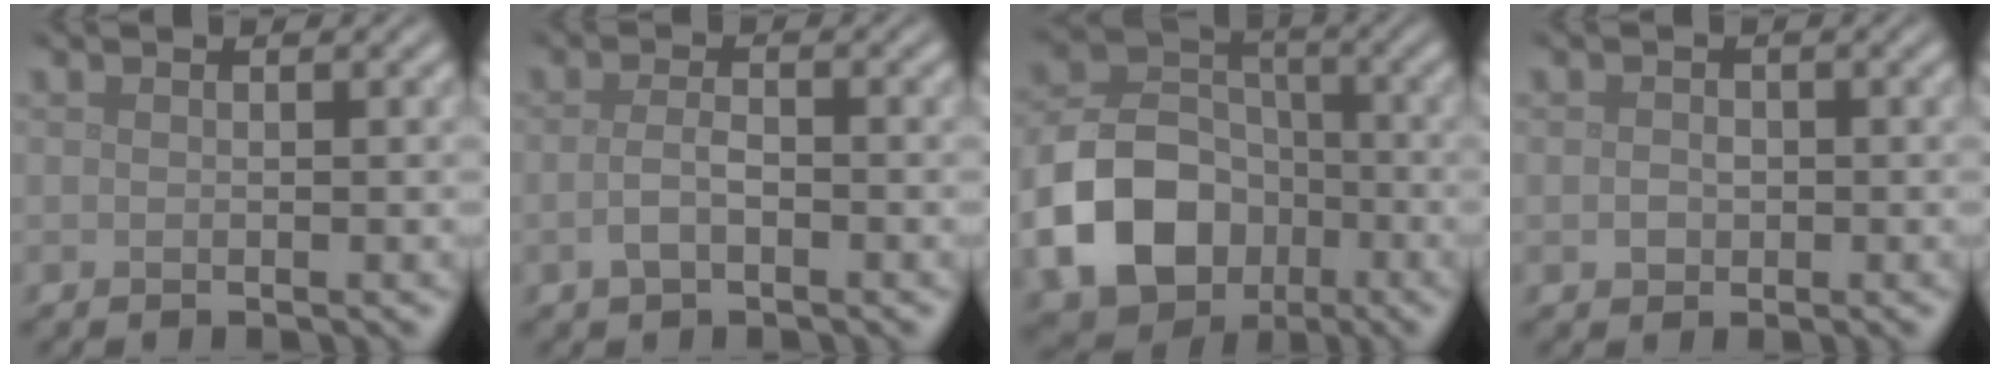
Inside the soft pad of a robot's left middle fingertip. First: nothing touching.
{"total": 2.0, "force": [-0.7, 0.9, 1.6], "torque": [-0.037, -0.002, -0.015]}
{"total": 10.9, "force": [-3.8, 8.2, 6.1], "torque": [-0.131, -0.014, -0.076]}
{"total": 1.2, "force": [-0.1, 1.0, 0.5], "torque": [-0.009, -0.004, -0.005]}